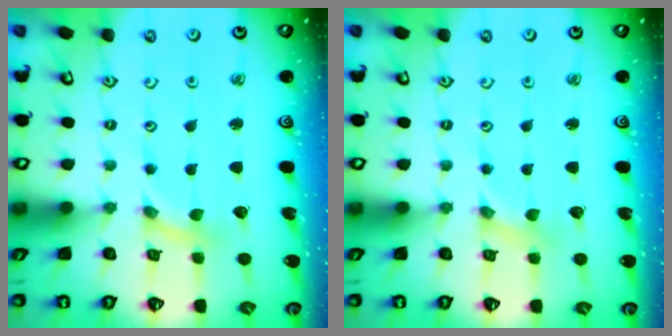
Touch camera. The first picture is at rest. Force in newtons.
{"total": 0.0}